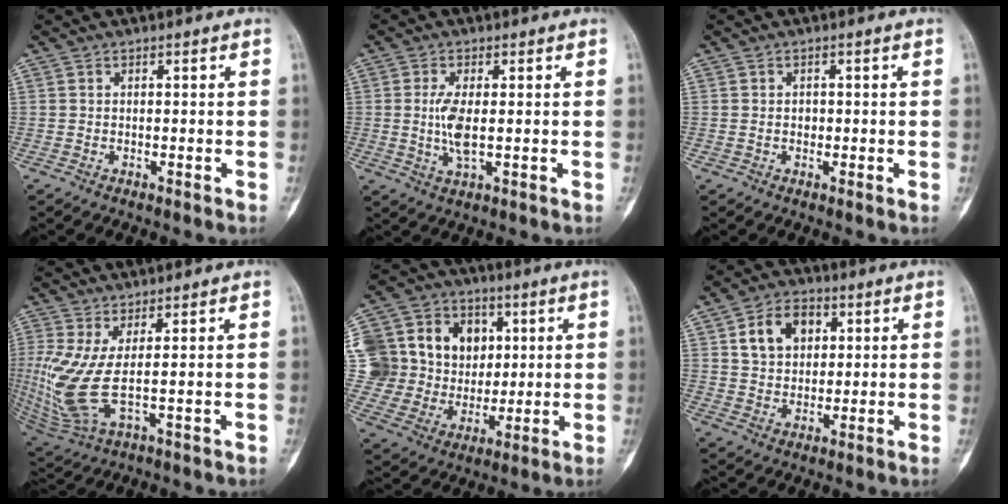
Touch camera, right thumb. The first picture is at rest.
{"total": 5.2, "force": [0.2, 1.7, 4.9], "torque": [-0.109, -0.009, 0.004]}
{"total": 1.1, "force": [0.0, 1.0, 0.3], "torque": [0.003, 0.005, -0.001]}
{"total": 9.5, "force": [1.3, 2.2, 9.1], "torque": [-0.247, -0.018, 0.032]}
{"total": 23.6, "force": [5.1, 20.2, 11.2], "torque": [-0.199, 0.039, 0.113]}
{"total": 9.2, "force": [3.1, 6.8, 5.5], "torque": [-0.062, -0.006, 0.053]}